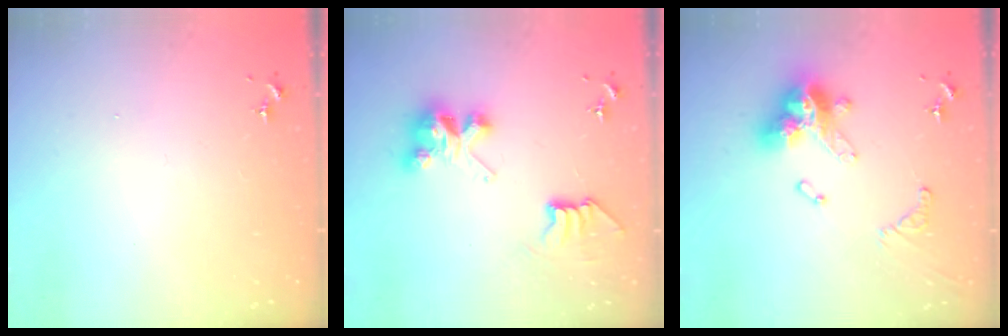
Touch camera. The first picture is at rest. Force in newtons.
{"total": 8.3, "press": 8.3, "slide": 0.1}
{"total": 16.1, "press": 16.1, "slide": 1.7}